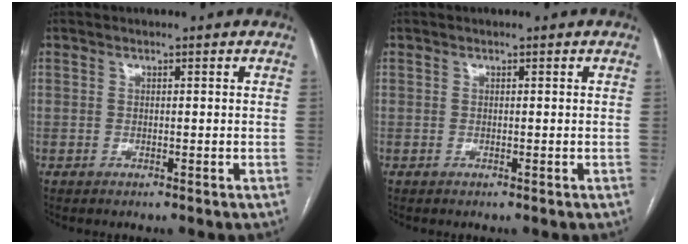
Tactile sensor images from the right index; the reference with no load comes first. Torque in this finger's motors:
{"motor_torque": [0.11, 0.10, -0.02, -0.01]}